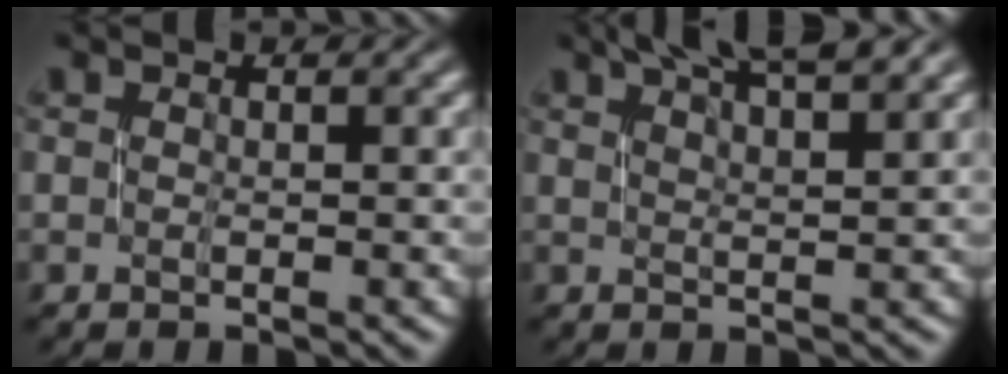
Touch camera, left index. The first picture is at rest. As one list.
[{"total": 6.7, "force": [5.0, 1.2, 4.3], "torque": [-0.042, 0.020, 0.057]}]